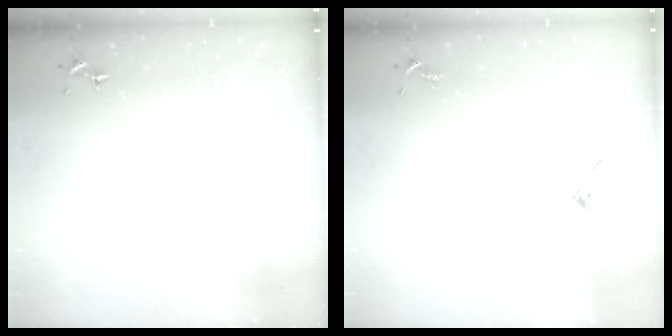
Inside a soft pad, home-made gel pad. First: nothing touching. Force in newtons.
{"total": 4.4, "press": 4.1, "slide": 1.6}